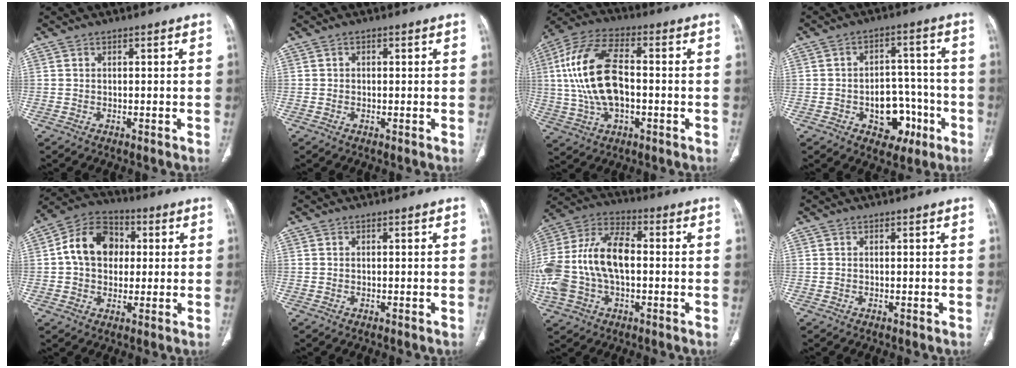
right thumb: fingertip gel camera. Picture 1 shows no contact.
{"total": 0.8, "force": [0.1, 0.7, 0.4], "torque": [-0.002, 0.002, -0.001]}
{"total": 17.0, "force": [0.1, 9.0, 14.4], "torque": [-0.296, 0.024, 0.001]}
{"total": 11.2, "force": [-4.2, 7.9, 6.7], "torque": [-0.049, 0.047, -0.052]}
{"total": 12.8, "force": [1.6, 9.9, 8.0], "torque": [-0.112, 0.023, 0.016]}
{"total": 0.0}
{"total": 20.3, "force": [-0.9, 12.2, 16.2], "torque": [-0.358, 0.032, -0.019]}
{"total": 0.0}